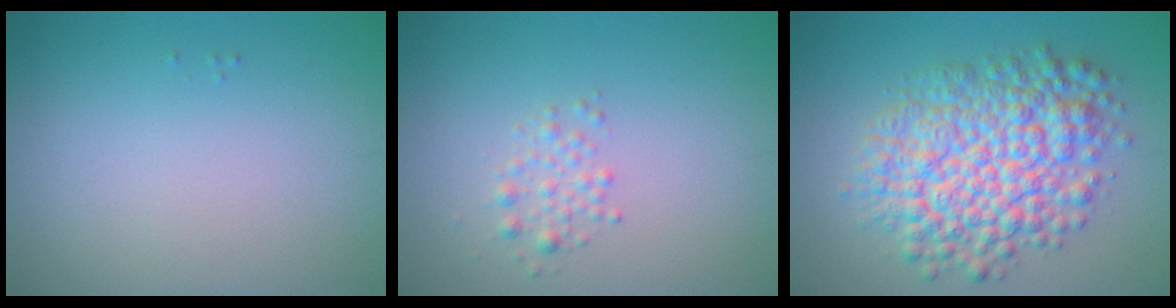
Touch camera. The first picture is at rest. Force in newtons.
{"total": 1.4, "press": 1.4, "slide": 0.0}
{"total": 8.7, "press": 8.7, "slide": 0.2}